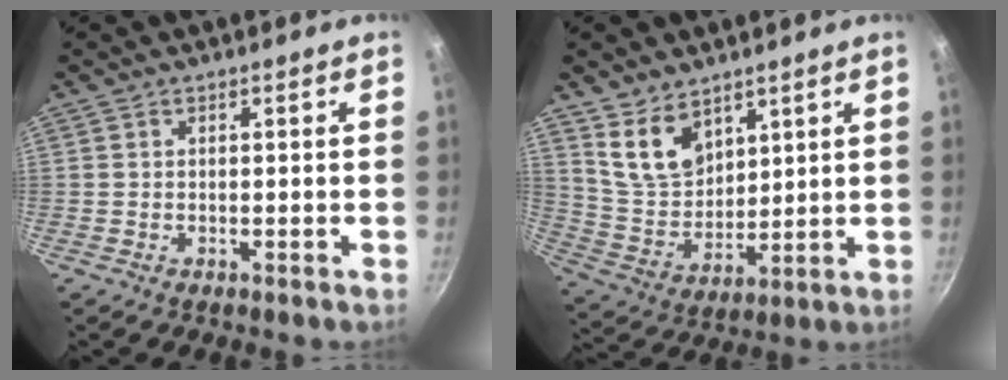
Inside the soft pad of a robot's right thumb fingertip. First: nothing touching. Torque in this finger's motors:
{"motor_torque": [-0.85, 0.93, 0.35, 0.88, 0.10]}